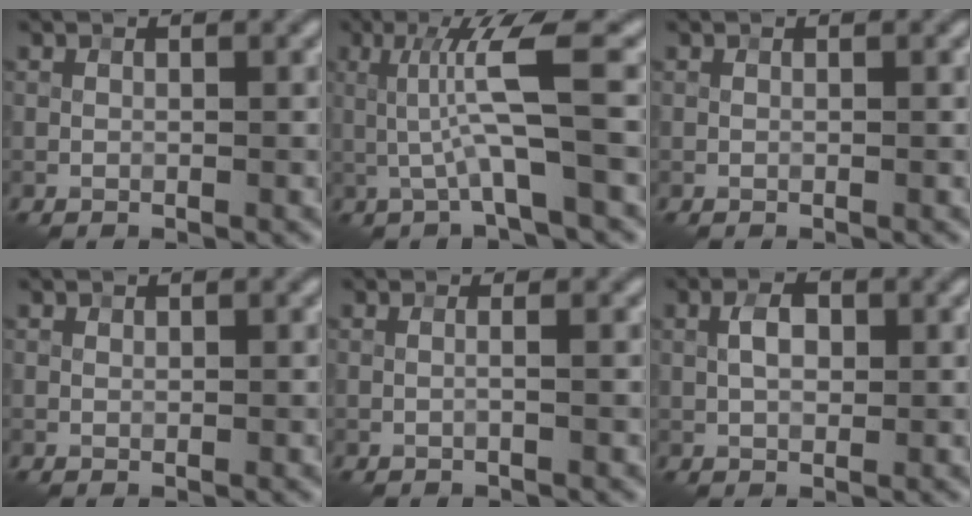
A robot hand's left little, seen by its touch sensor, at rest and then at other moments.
{"total": 5.2, "force": [-0.3, 0.2, 5.2], "torque": [-0.103, 0.012, -0.005]}
{"total": 0.0}
{"total": 0.0}
{"total": 0.9, "force": [0.1, 0.3, 0.9], "torque": [-0.009, -0.010, -0.011]}
{"total": 2.4, "force": [0.4, 1.4, 2.0], "torque": [-0.037, 0.004, 0.004]}